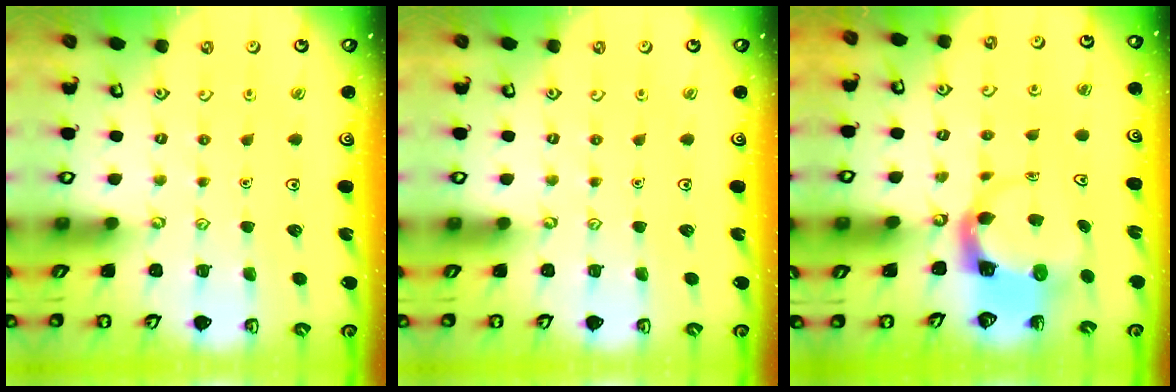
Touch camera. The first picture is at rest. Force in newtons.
{"total": 0.0}
{"total": 4.0, "press": 3.9, "slide": 0.6}